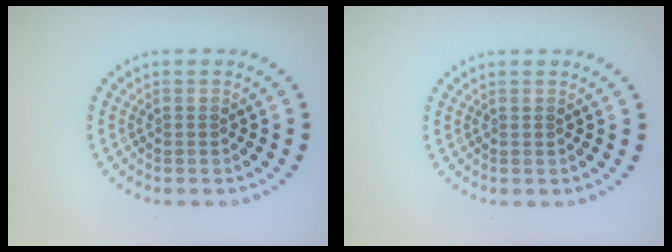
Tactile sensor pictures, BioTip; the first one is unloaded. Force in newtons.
{"total": 0.0}